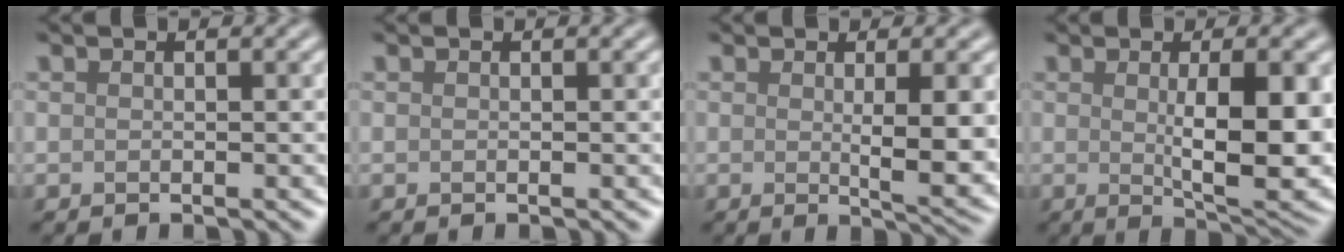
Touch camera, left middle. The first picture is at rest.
{"total": 0.0}
{"total": 5.3, "force": [0.1, 1.0, 5.2], "torque": [-0.073, -0.008, 0.007]}
{"total": 8.3, "force": [0.1, 2.3, 8.0], "torque": [-0.117, -0.009, 0.011]}